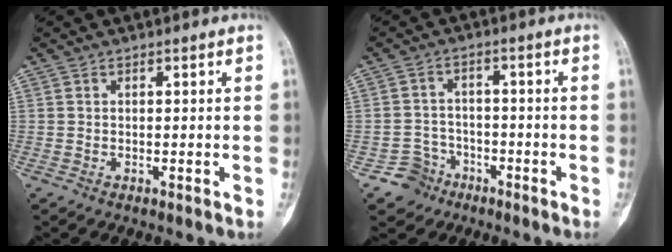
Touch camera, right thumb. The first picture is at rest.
{"total": 5.4, "force": [-3.2, 4.3, -0.1], "torque": [0.034, 0.027, -0.056]}